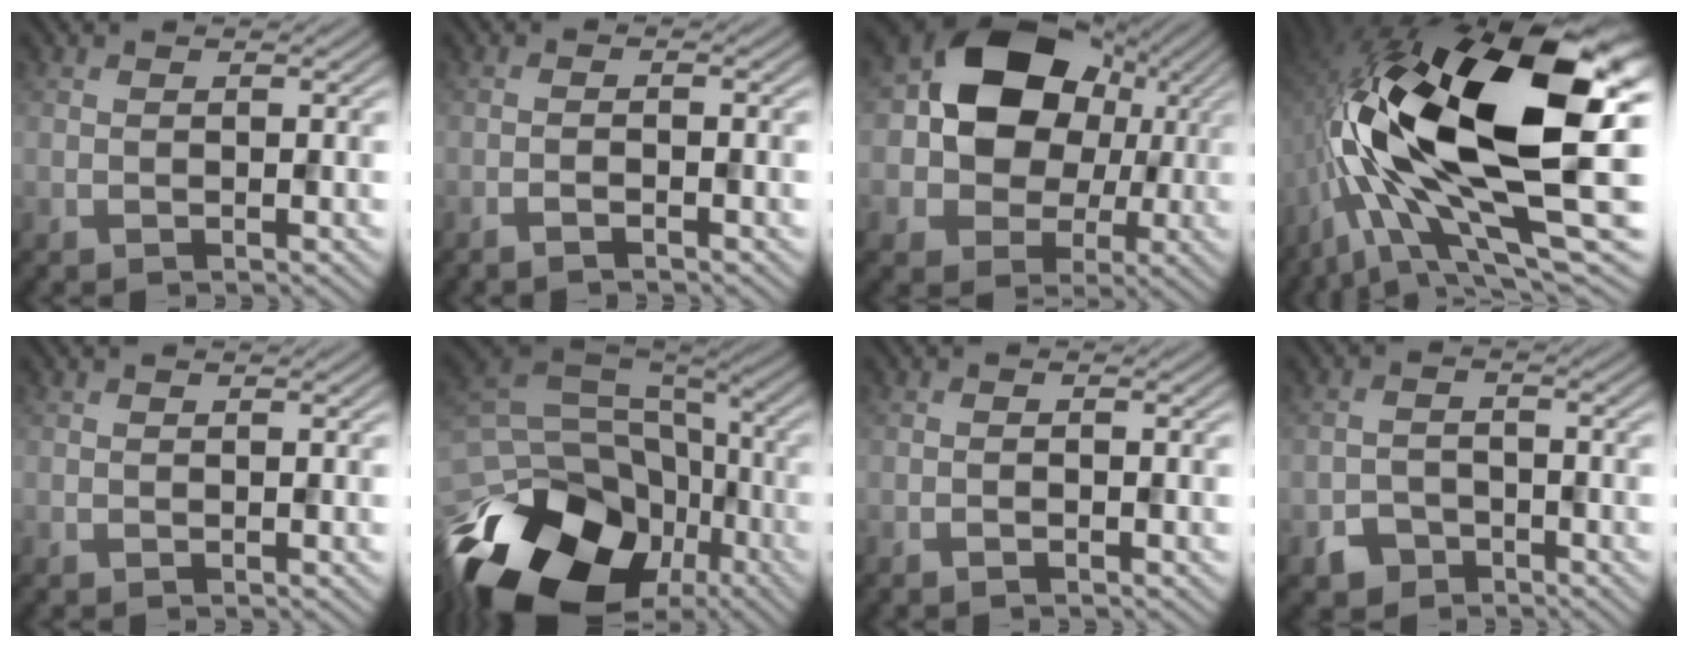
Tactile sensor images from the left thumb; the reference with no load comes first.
{"total": 1.3, "force": [-1.0, 0.0, 0.9], "torque": [-0.011, 0.006, -0.025]}
{"total": 12.4, "force": [1.5, 10.1, 7.0], "torque": [-0.123, 0.004, 0.008]}
{"total": 22.2, "force": [-0.3, 9.9, 19.8], "torque": [-0.410, -0.034, -0.004]}
{"total": 0.0}
{"total": 20.3, "force": [-11.0, 13.6, 10.4], "torque": [-0.246, -0.049, -0.167]}
{"total": 0.7, "force": [-0.5, -0.1, 0.4], "torque": [-0.008, 0.003, -0.011]}
{"total": 3.0, "force": [-2.3, 1.8, 0.9], "torque": [-0.019, -0.001, -0.048]}